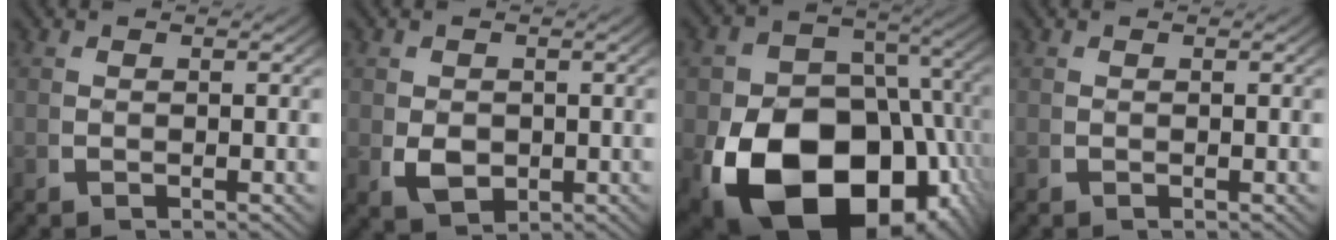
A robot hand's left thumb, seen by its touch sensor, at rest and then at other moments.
{"total": 3.0, "force": [-0.1, 2.4, 1.7], "torque": [-0.045, -0.014, 0.010]}
{"total": 21.2, "force": [-6.1, 13.6, 15.1], "torque": [-0.284, -0.078, -0.059]}
{"total": 0.0}